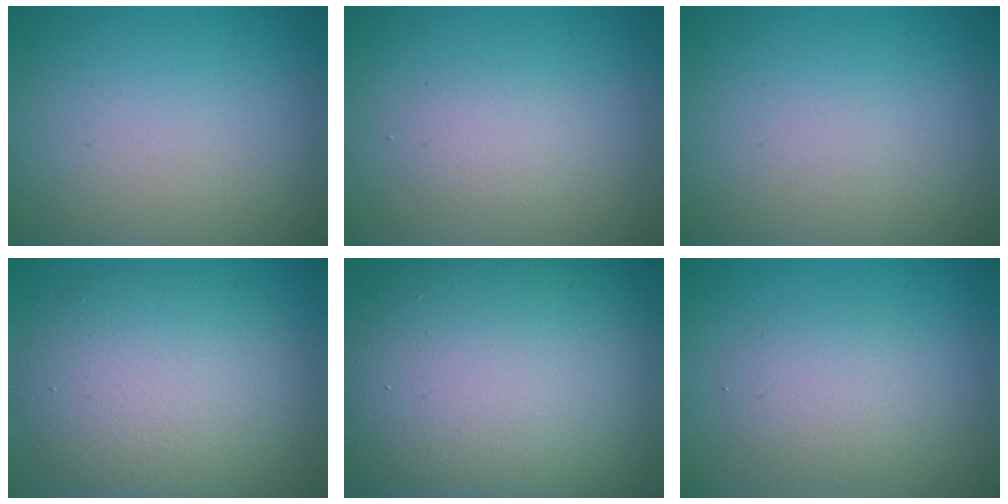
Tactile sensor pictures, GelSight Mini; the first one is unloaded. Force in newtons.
{"total": 1.5, "press": 1.5, "slide": 0.2}
{"total": 0.0}
{"total": 9.0, "press": 9.0, "slide": 0.2}
{"total": 11.7, "press": 11.7, "slide": 0.9}
{"total": 2.6, "press": 2.6, "slide": 0.2}